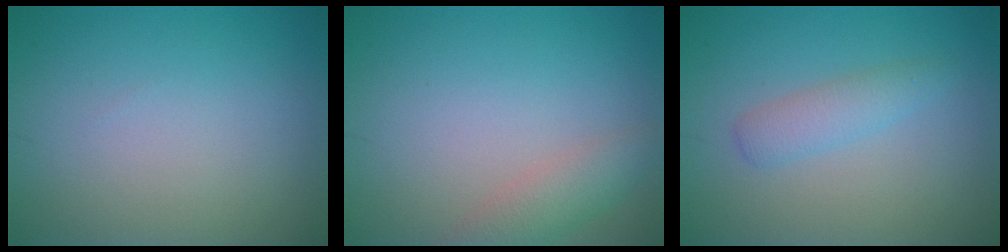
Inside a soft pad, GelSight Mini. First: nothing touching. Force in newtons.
{"total": 2.5, "press": 2.5, "slide": 0.2}
{"total": 2.0, "press": 2.0, "slide": 0.1}